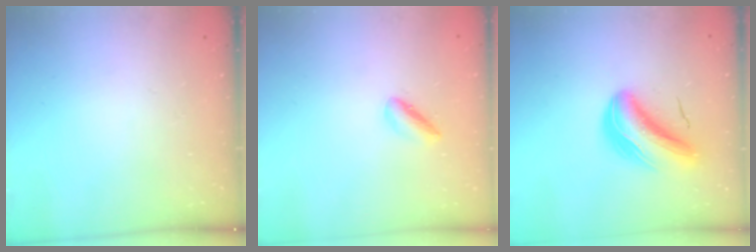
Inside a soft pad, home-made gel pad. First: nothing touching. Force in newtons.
{"total": 2.0, "press": 1.9, "slide": 0.5}
{"total": 7.6, "press": 7.3, "slide": 2.0}